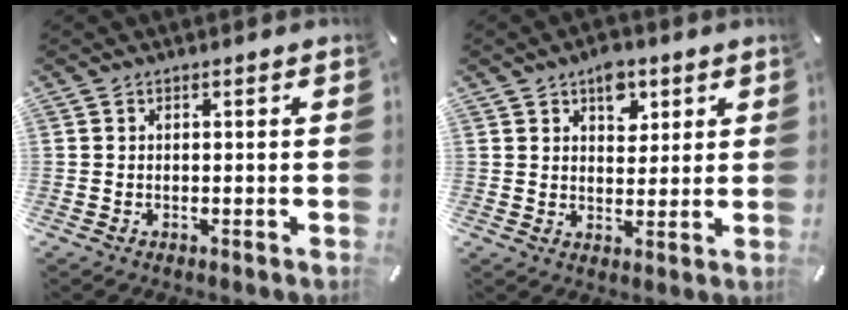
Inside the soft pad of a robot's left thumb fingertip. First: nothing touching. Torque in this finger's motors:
{"motor_torque": [0.77, 0.64, 0.55, -0.61, 0.17]}